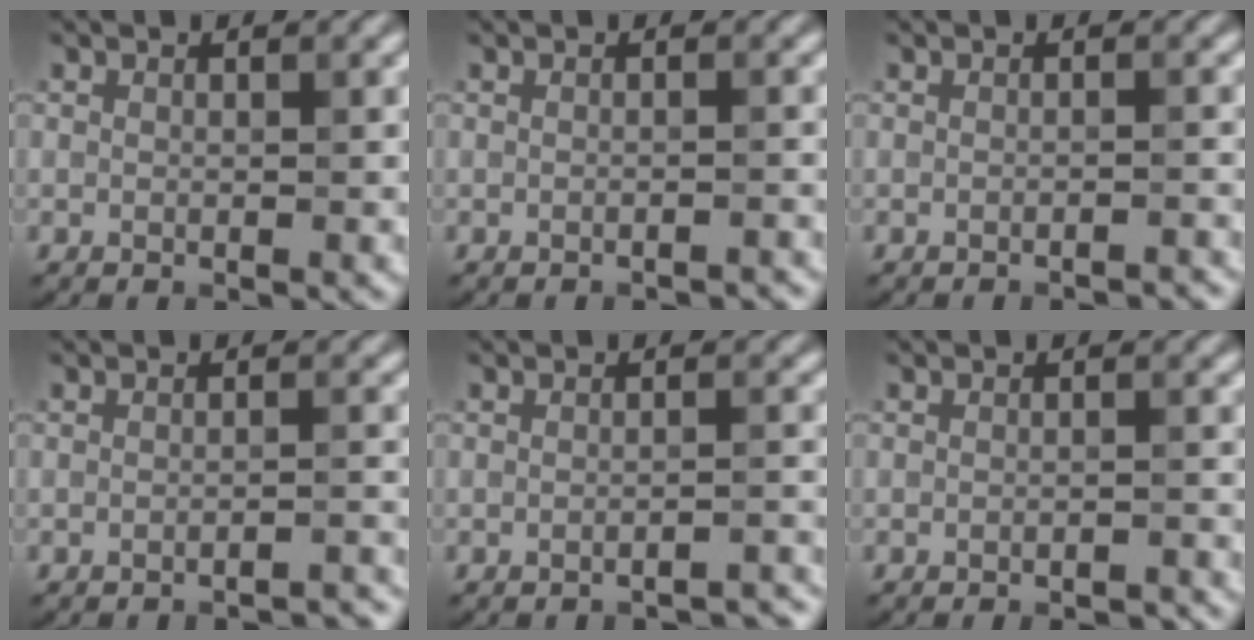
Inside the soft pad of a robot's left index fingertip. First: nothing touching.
{"total": 1.6, "force": [-1.5, 0.3, 0.7], "torque": [0.006, 0.002, -0.024]}
{"total": 2.1, "force": [-1.8, 0.3, 0.9], "torque": [0.003, 0.005, -0.026]}
{"total": 3.2, "force": [-3.0, 0.4, 1.1], "torque": [-0.006, 0.015, -0.040]}
{"total": 3.0, "force": [-2.8, 0.3, 0.9], "torque": [0.004, 0.007, -0.037]}
{"total": 2.7, "force": [-2.5, 0.5, 1.0], "torque": [-0.006, 0.002, -0.033]}